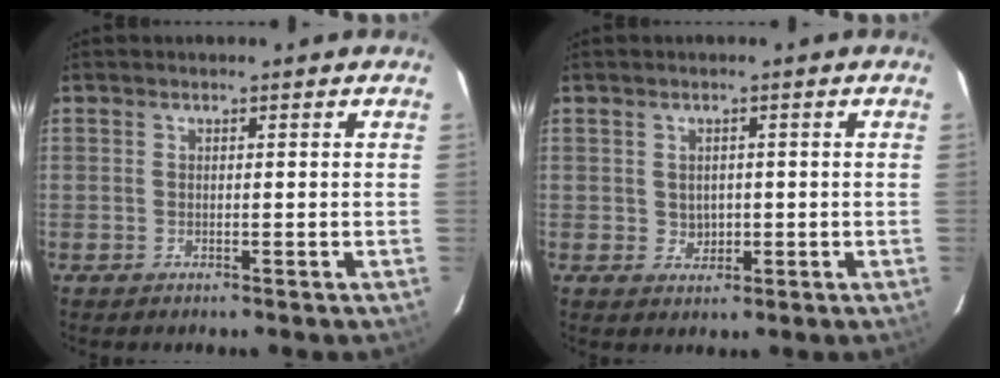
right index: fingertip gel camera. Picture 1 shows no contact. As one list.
[{"total": 2.5, "force": [0.0, 2.3, 1.0], "torque": [-0.015, 0.004, 0.007]}]